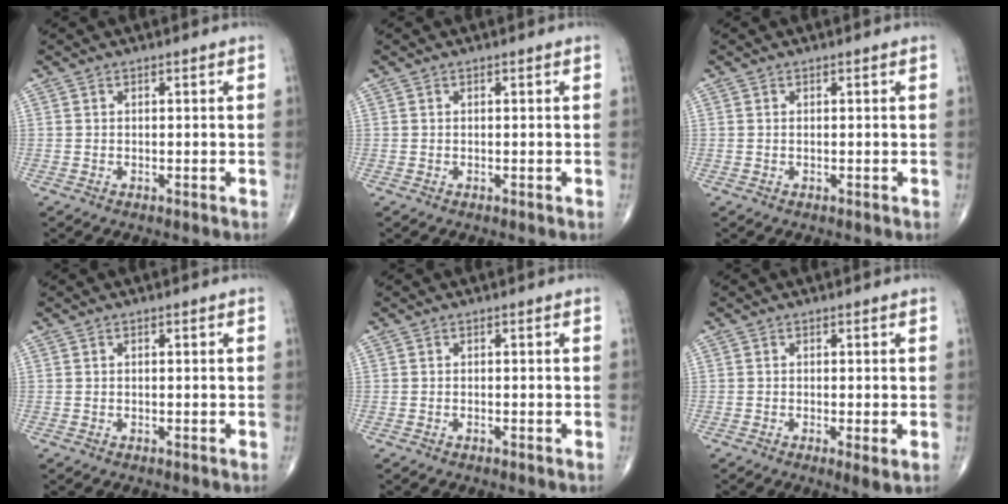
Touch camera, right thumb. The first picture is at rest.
{"total": 0.0}
{"total": 0.0}
{"total": 0.0}
{"total": 0.0}
{"total": 2.5, "force": [-0.6, 0.4, 2.4], "torque": [-0.049, -0.011, -0.013]}